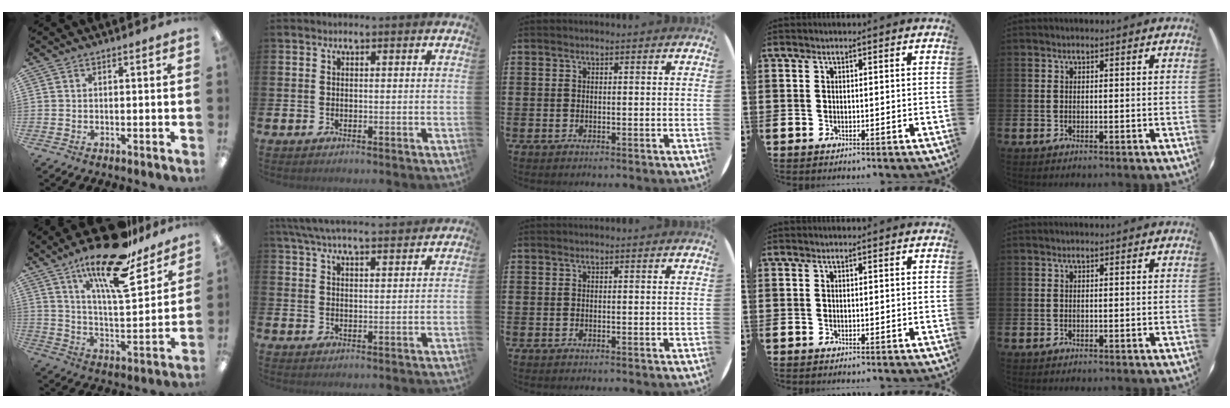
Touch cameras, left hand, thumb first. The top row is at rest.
{"thumb": {"total": 21.5, "force": [15.6, 6.0, 13.5], "torque": [-0.224, -0.101, 0.258]}, "index": {"total": 6.2, "force": [5.9, 0.5, 1.9], "torque": [-0.050, -0.026, 0.107]}}